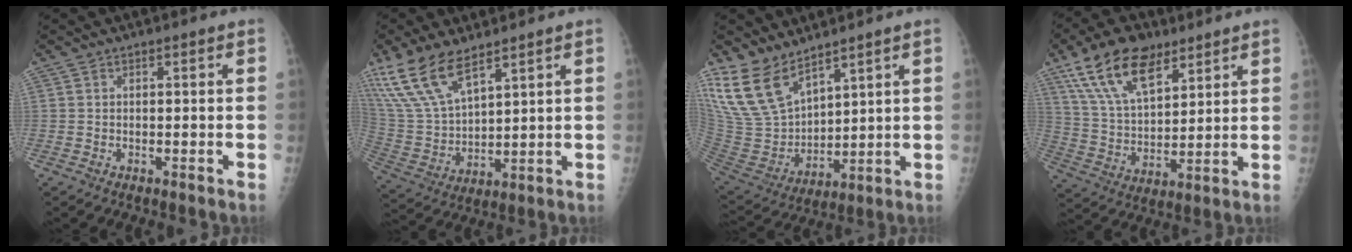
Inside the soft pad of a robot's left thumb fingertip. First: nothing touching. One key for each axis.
{"total": 14.1, "fx": 9.8, "fy": 5.6, "fz": 8.4, "tx": -0.165, "ty": -0.035, "tz": 0.212}
{"total": 15.6, "fx": 11.5, "fy": 7.5, "fz": 7.5, "tx": -0.128, "ty": -0.060, "tz": 0.246}
{"total": 16.3, "fx": 10.0, "fy": 8.0, "fz": 10.1, "tx": -0.156, "ty": -0.032, "tz": 0.189}